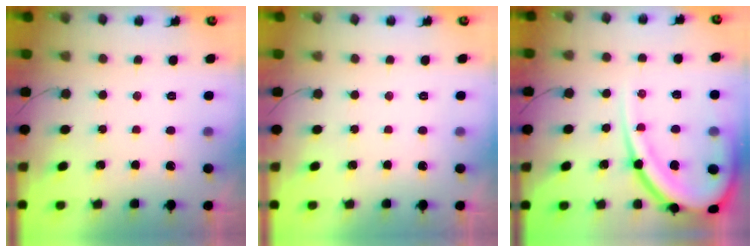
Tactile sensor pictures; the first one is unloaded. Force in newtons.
{"total": 0.0}
{"total": 17.9, "press": 17.8, "slide": 1.2}